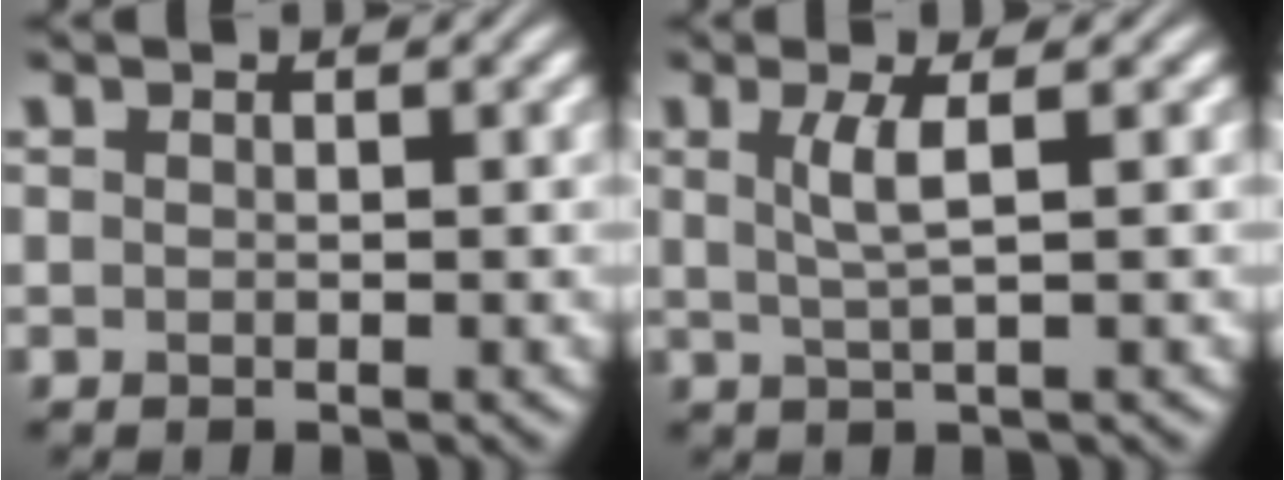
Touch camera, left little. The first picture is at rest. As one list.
[{"total": 2.6, "force": [0.6, 0.6, 2.4], "torque": [-0.047, -0.003, 0.011]}]